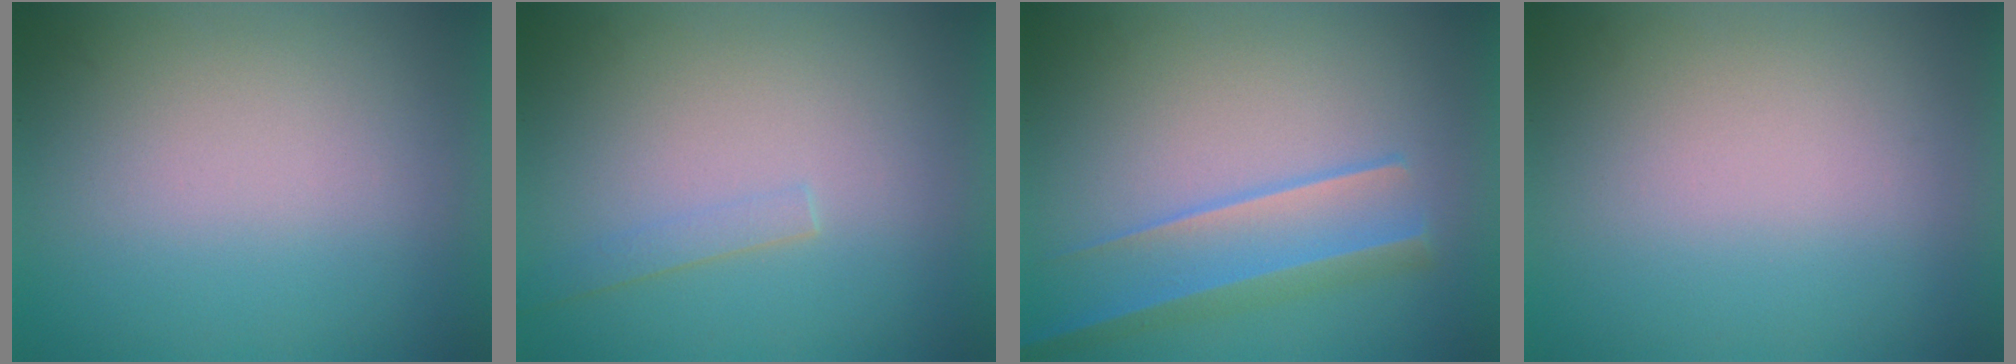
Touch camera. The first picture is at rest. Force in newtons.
{"total": 1.1}
{"total": 2.2}
{"total": 0.0}